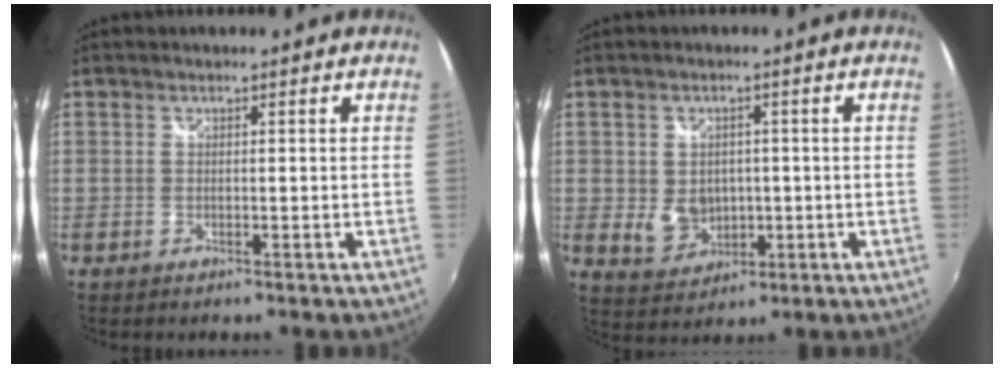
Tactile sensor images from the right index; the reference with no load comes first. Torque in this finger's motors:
{"motor_torque": [0.21, 0.67, 0.06, 0.04]}